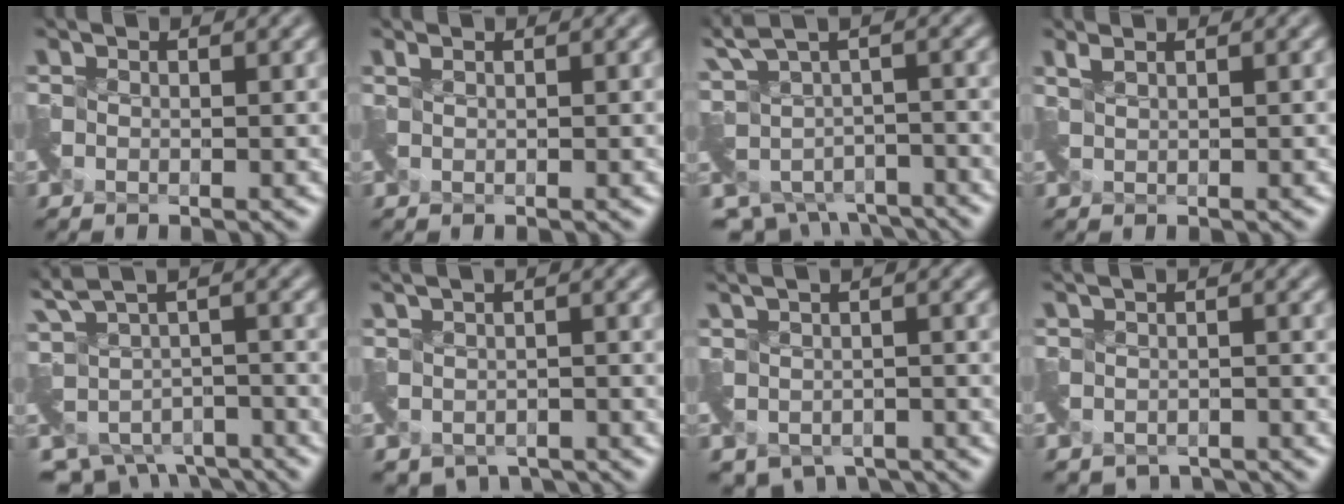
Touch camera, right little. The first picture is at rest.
{"total": 0.5, "force": [0.5, -0.2, 0.0], "torque": [-0.001, 0.001, 0.012]}
{"total": 5.9, "force": [-1.1, 3.7, 4.5], "torque": [-0.112, -0.039, 0.010]}
{"total": 1.0, "force": [1.0, -0.3, -0.2], "torque": [-0.002, 0.003, 0.028]}
{"total": 6.3, "force": [-1.8, 3.9, 4.6], "torque": [-0.113, -0.039, 0.000]}
{"total": 4.6, "force": [-1.9, 3.0, 2.9], "torque": [-0.051, -0.032, -0.019]}
{"total": 5.5, "force": [-2.2, 3.6, 3.4], "torque": [-0.061, -0.036, -0.015]}
{"total": 3.7, "force": [-2.0, 2.2, 2.2], "torque": [-0.039, -0.026, -0.030]}